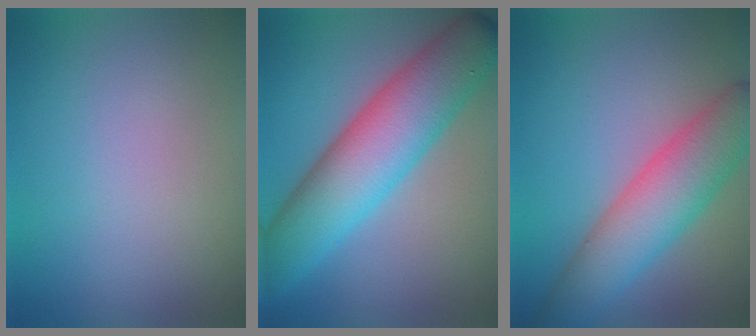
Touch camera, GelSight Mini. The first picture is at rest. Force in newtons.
{"total": 10.2, "press": 10.2, "slide": 0.1}
{"total": 7.2, "press": 7.2, "slide": 0.1}